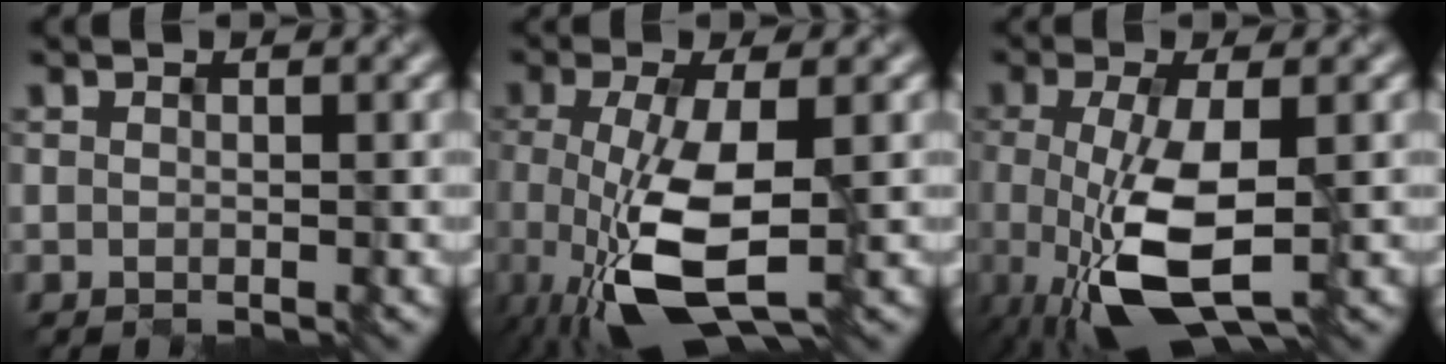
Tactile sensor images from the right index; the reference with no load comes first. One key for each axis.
{"total": 7.8, "fx": -2.6, "fy": 2.5, "fz": 6.9, "tx": -0.160, "ty": -0.015, "tz": -0.047}
{"total": 7.0, "fx": -2.1, "fy": 2.2, "fz": 6.2, "tx": -0.145, "ty": -0.010, "tz": -0.035}